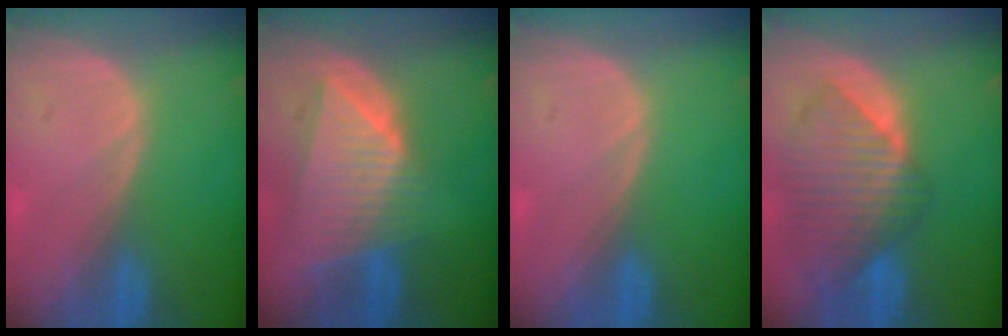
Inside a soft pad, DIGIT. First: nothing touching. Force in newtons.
{"total": 9.2, "press": 8.2, "slide": 4.2}
{"total": 0.0}
{"total": 10.1, "press": 8.8, "slide": 5.0}